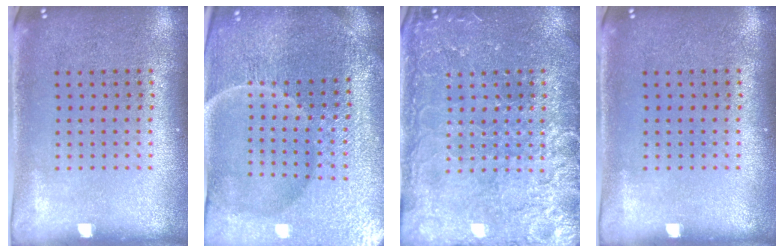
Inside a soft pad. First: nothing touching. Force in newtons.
{"total": 6.1, "press": 5.5, "slide": 2.5}
{"total": 3.7, "press": 3.6, "slide": 0.5}
{"total": 0.0}